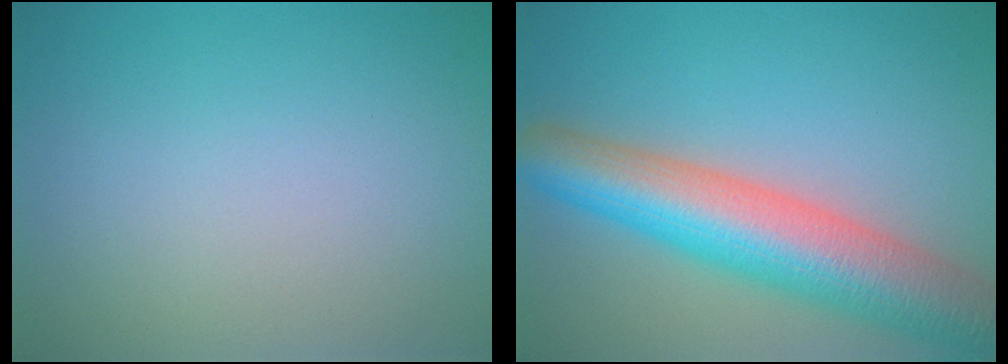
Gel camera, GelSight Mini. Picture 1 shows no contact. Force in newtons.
{"total": 10.8, "press": 10.8, "slide": 0.5}